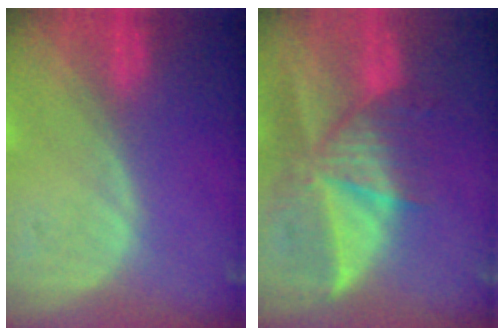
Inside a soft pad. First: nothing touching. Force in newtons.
{"total": 9.8, "press": 8.6, "slide": 4.5}